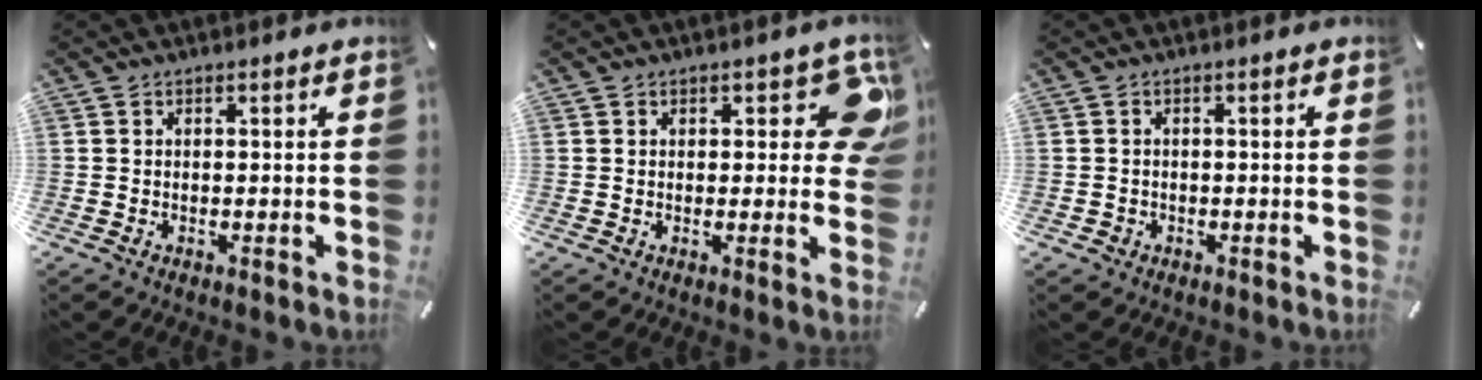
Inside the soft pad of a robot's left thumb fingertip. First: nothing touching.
{"total": 9.9, "force": [4.0, 4.7, 7.7], "torque": [-0.074, -0.017, 0.065]}
{"total": 1.2, "force": [-0.5, 1.0, 0.1], "torque": [-0.003, 0.004, -0.014]}